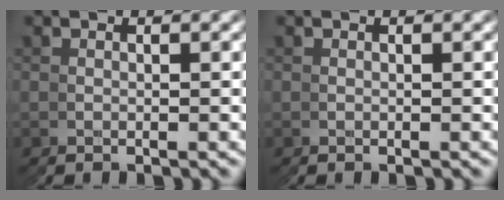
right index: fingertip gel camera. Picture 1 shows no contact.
{"total": 0.0}